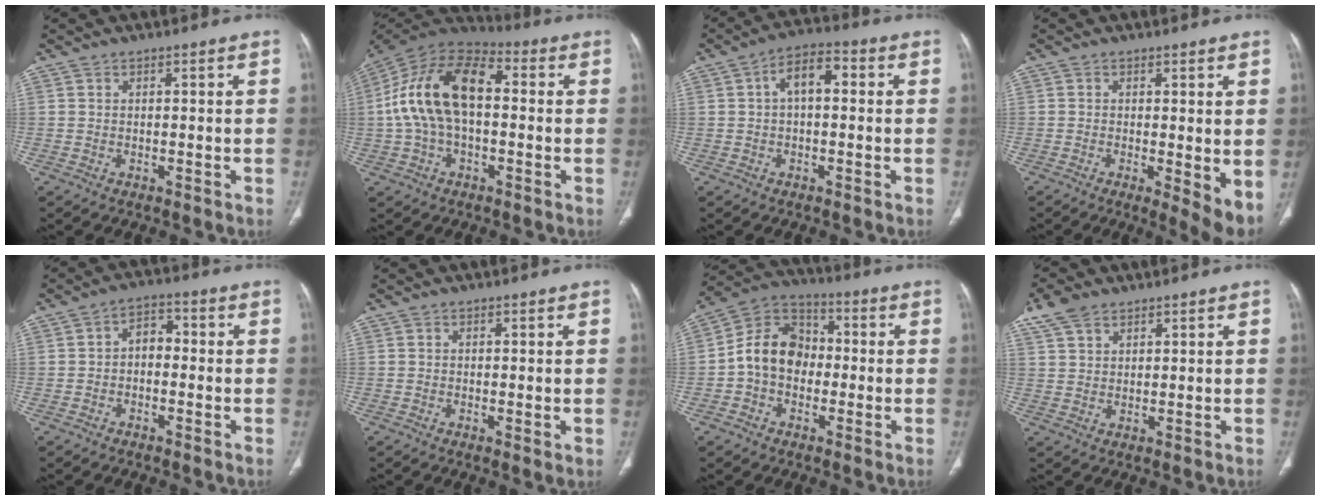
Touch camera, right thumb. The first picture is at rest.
{"total": 17.6, "force": [0.7, 10.0, 14.4], "torque": [-0.272, 0.043, 0.005]}
{"total": 6.6, "force": [0.8, 3.6, 5.5], "torque": [-0.083, 0.025, 0.004]}
{"total": 5.8, "force": [-0.5, 1.6, 5.6], "torque": [-0.084, -0.019, -0.008]}
{"total": 4.4, "force": [-0.7, 3.1, 3.1], "torque": [-0.037, 0.024, -0.024]}
{"total": 1.1, "force": [0.0, 0.2, 1.0], "torque": [-0.023, -0.007, -0.002]}
{"total": 11.2, "force": [-1.3, 8.8, 6.8], "torque": [-0.101, 0.039, -0.038]}
{"total": 5.9, "force": [4.1, 3.2, 2.8], "torque": [-0.055, 0.002, 0.088]}